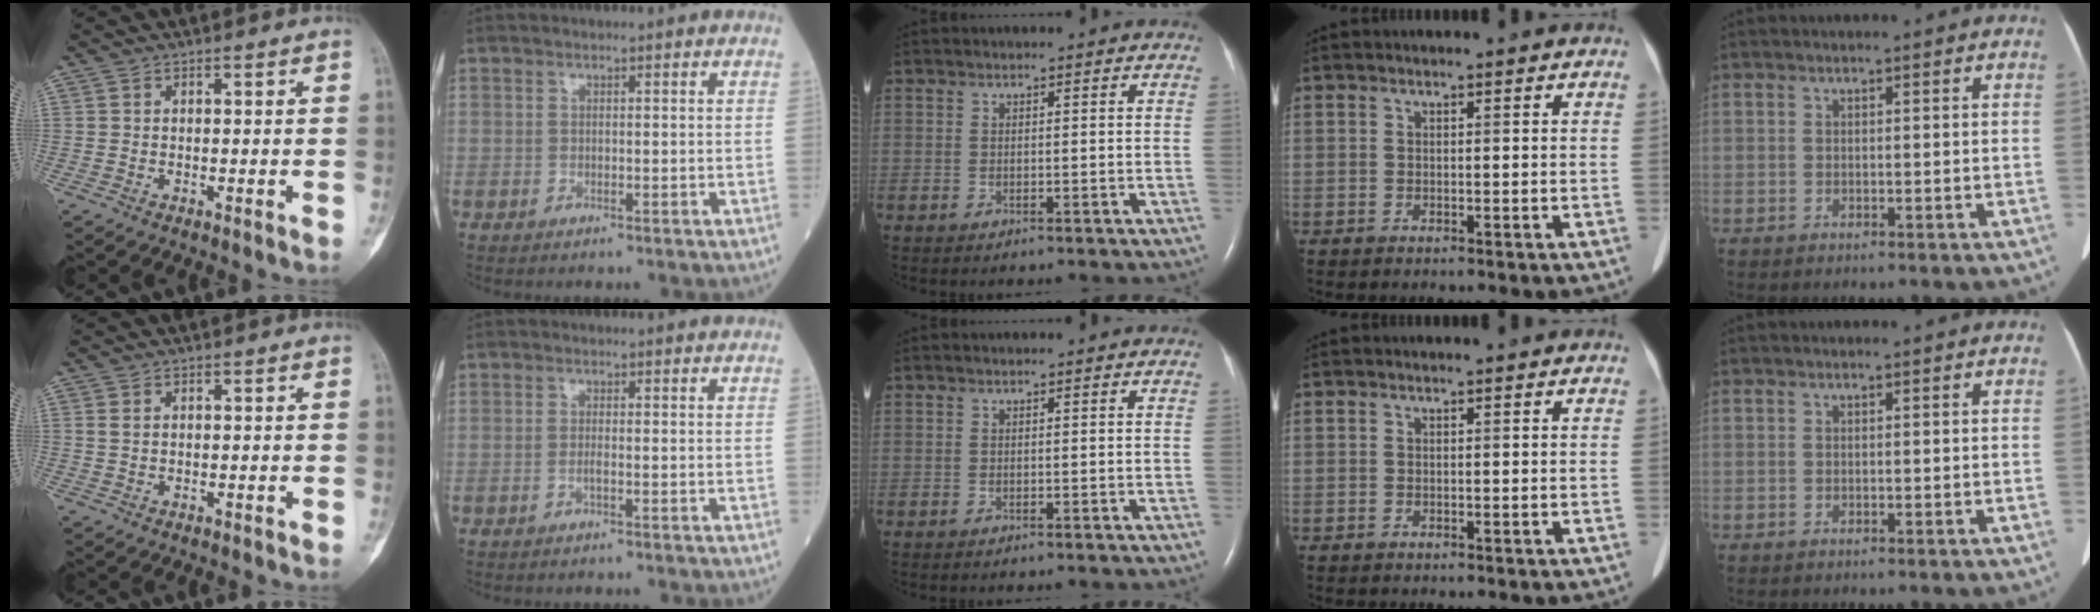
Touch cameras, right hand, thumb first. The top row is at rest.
{"thumb": {"total": 1.0, "force": [0.4, 0.7, 0.6], "torque": [-0.015, 0.003, 0.011]}, "index": {"total": 0.9, "force": [-0.4, 0.0, 0.8], "torque": [-0.017, 0.001, -0.009]}}